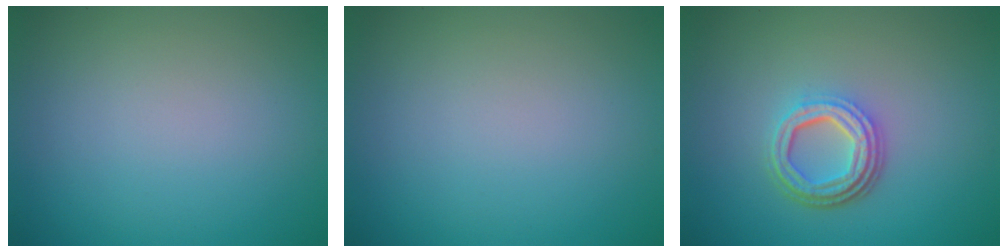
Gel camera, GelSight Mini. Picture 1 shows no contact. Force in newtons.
{"total": 0.0}
{"total": 4.3, "press": 3.2, "slide": 2.9}